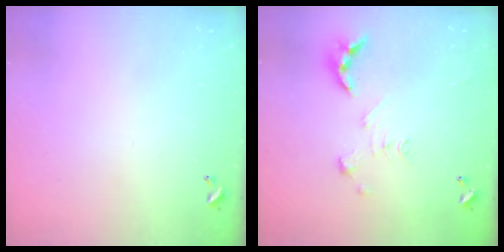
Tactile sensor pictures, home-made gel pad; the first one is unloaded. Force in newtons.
{"total": 2.4, "press": 1.9, "slide": 1.5}